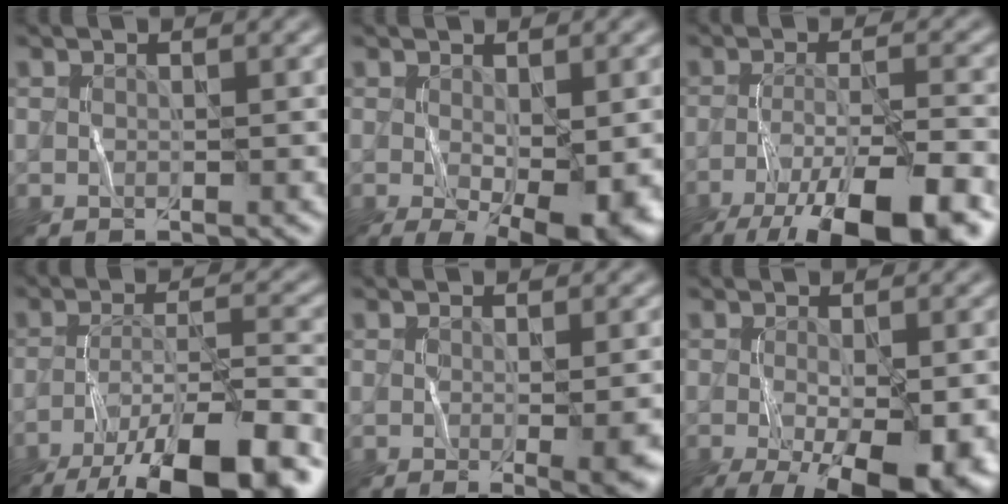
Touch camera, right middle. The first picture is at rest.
{"total": 7.2, "force": [-1.8, 2.6, 6.5], "torque": [-0.112, -0.021, -0.013]}
{"total": 11.8, "force": [-7.3, 2.9, 8.8], "torque": [-0.158, -0.009, -0.116]}
{"total": 13.1, "force": [-9.1, 3.3, 8.8], "torque": [-0.149, -0.017, -0.136]}
{"total": 4.3, "force": [-0.9, 1.1, 4.1], "torque": [-0.052, -0.009, -0.010]}
{"total": 11.4, "force": [-4.2, 4.2, 9.8], "torque": [-0.157, -0.033, -0.048]}